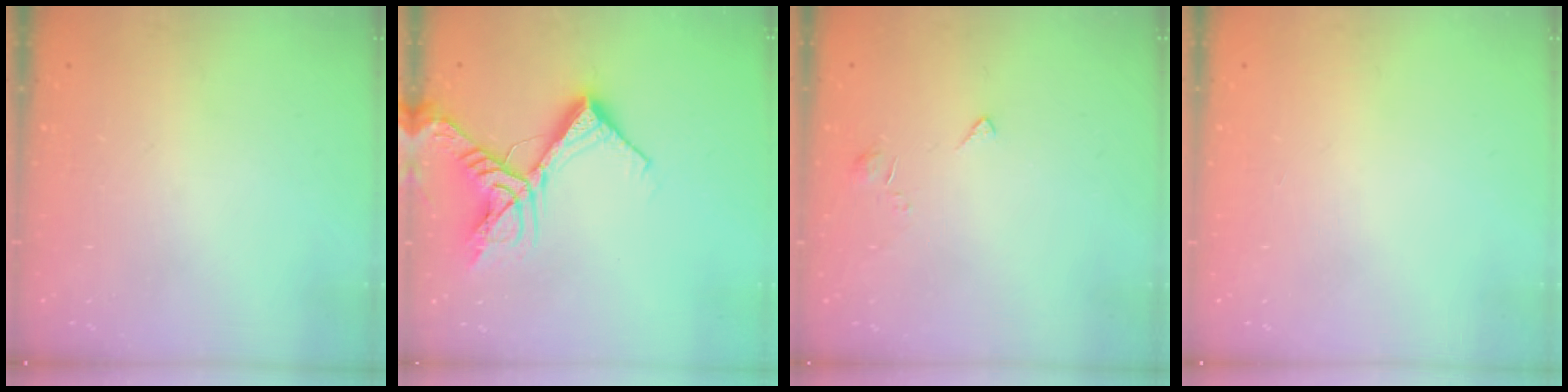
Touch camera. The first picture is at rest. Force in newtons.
{"total": 15.4, "press": 15.3, "slide": 1.8}
{"total": 2.7, "press": 2.6, "slide": 0.5}
{"total": 2.4, "press": 2.3, "slide": 0.2}